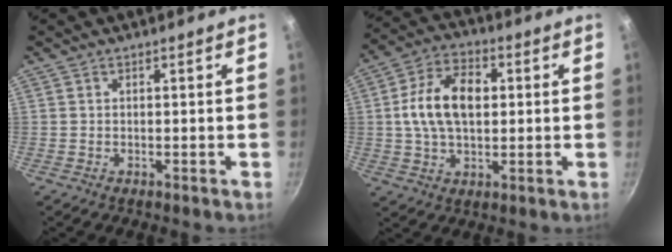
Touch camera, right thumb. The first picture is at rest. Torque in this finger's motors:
{"motor_torque": [-0.04, 1.74, 0.65, -0.48, 0.29]}